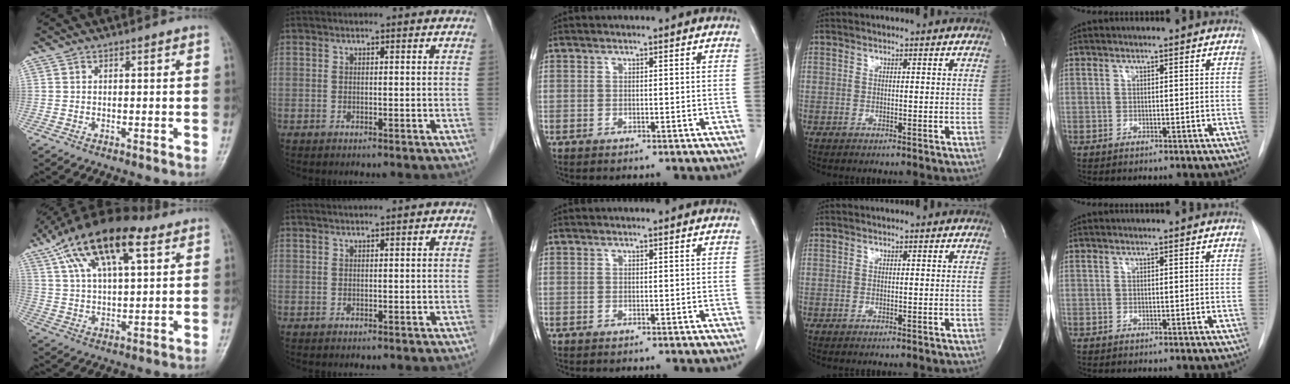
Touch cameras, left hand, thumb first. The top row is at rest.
{"thumb": {"total": 19.0, "force": [10.1, 7.8, 14.0], "torque": [-0.241, -0.004, 0.179]}, "index": {"total": 1.2, "force": [1.1, -0.2, 0.4], "torque": [-0.006, 0.018, 0.027]}}